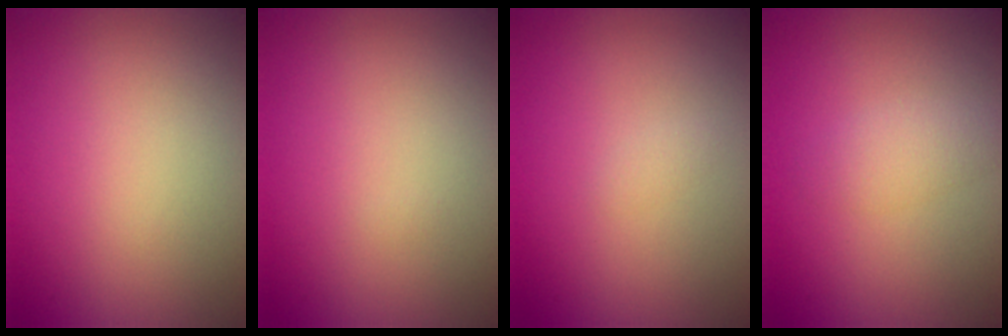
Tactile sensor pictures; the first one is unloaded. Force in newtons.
{"total": 0.0}
{"total": 0.5, "press": 0.5, "slide": 0.1}
{"total": 1.8, "press": 1.8, "slide": 0.1}